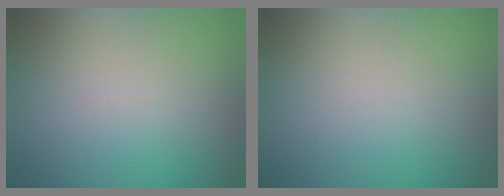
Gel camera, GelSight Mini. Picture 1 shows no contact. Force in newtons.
{"total": 0.0}